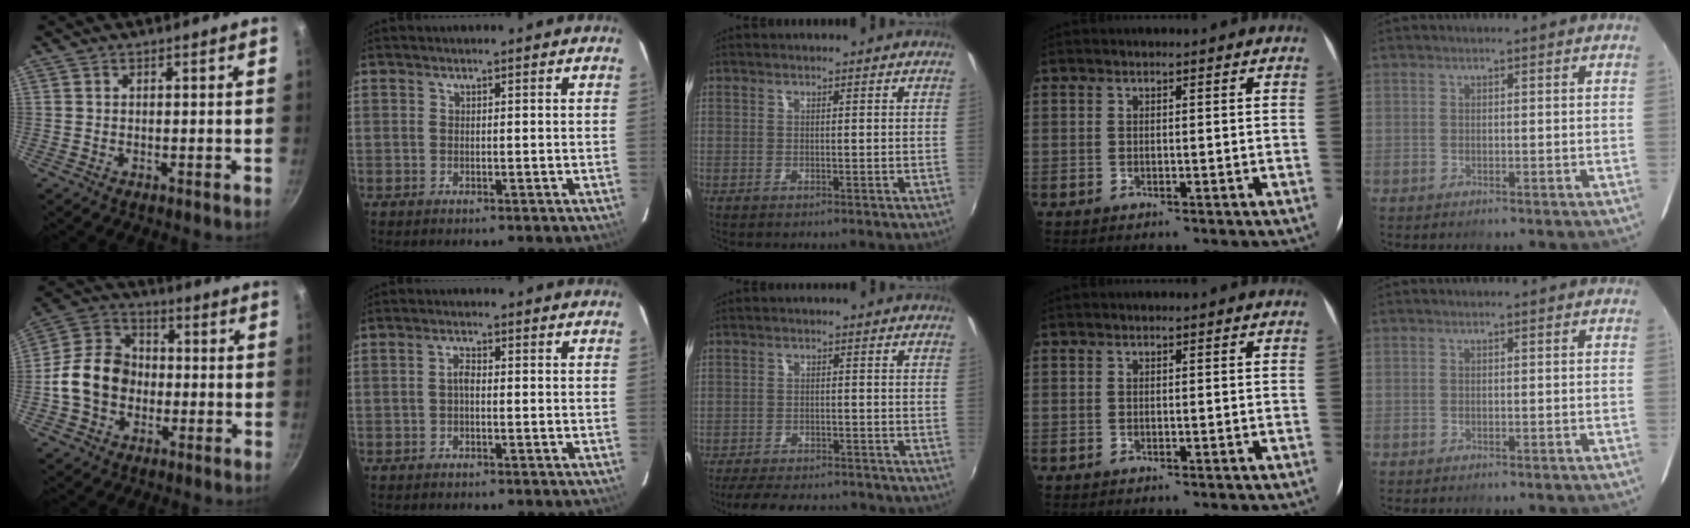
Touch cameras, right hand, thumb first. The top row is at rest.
{"thumb": {"total": 13.0, "force": [-2.1, 10.4, 7.4], "torque": [-0.105, 0.031, -0.055]}, "index": {"total": 1.6, "force": [-0.3, 0.8, 1.4], "torque": [-0.027, 0.008, -0.008]}, "middle": {"total": 11.7, "force": [-10.1, 3.5, 4.7], "torque": [-0.108, -0.010, -0.145]}}